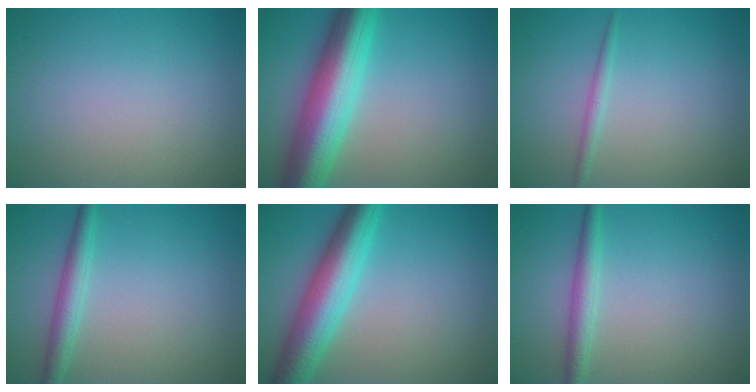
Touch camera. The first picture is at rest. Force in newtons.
{"total": 9.6, "press": 9.6, "slide": 0.4}
{"total": 1.1, "press": 1.1, "slide": 0.1}
{"total": 2.6, "press": 2.6, "slide": 0.1}
{"total": 7.4, "press": 7.4, "slide": 0.2}
{"total": 2.4, "press": 2.4, "slide": 0.0}